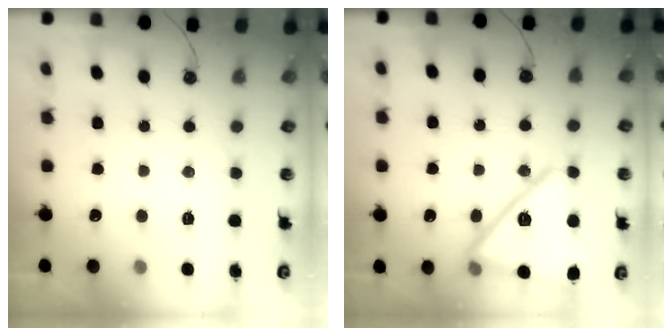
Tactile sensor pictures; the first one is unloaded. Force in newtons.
{"total": 20.4, "press": 18.7, "slide": 8.2}